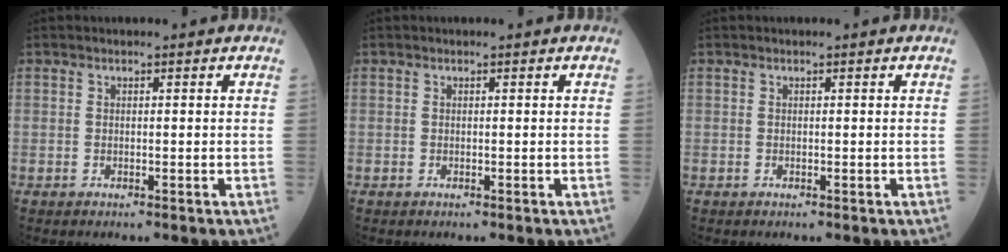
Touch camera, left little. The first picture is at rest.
{"total": 0.0}
{"total": 0.0}